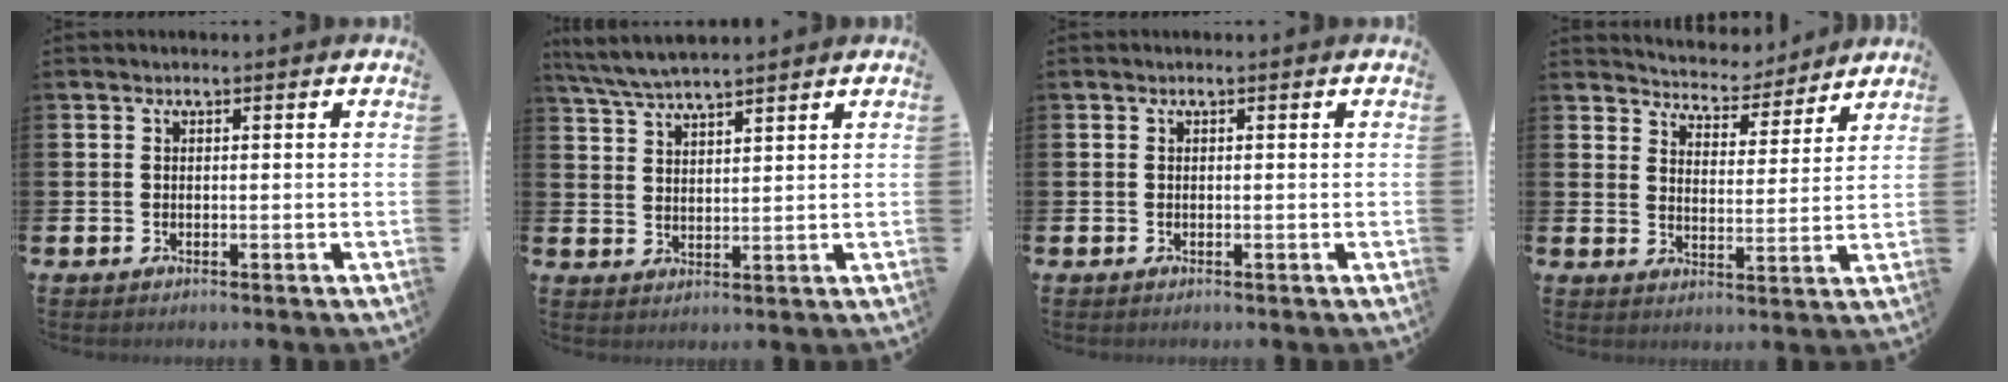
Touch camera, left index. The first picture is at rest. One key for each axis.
{"total": 5.4, "fx": 5.2, "fy": 0.4, "fz": 1.5, "tx": -0.048, "ty": -0.016, "tz": 0.095}
{"total": 0.0}
{"total": 5.2, "fx": 5.1, "fy": 1.3, "fz": -0.2, "tx": -0.015, "ty": -0.044, "tz": 0.086}